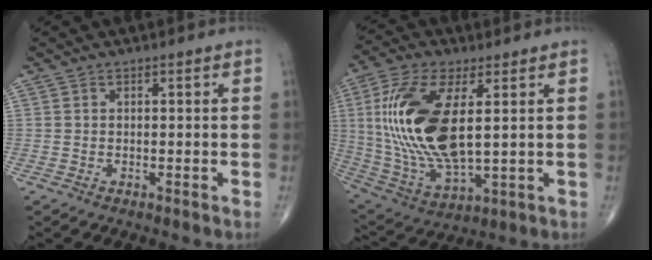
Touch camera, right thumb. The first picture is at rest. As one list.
[{"total": 20.8, "force": [3.1, 8.9, 18.5], "torque": [-0.395, -0.020, 0.065]}]